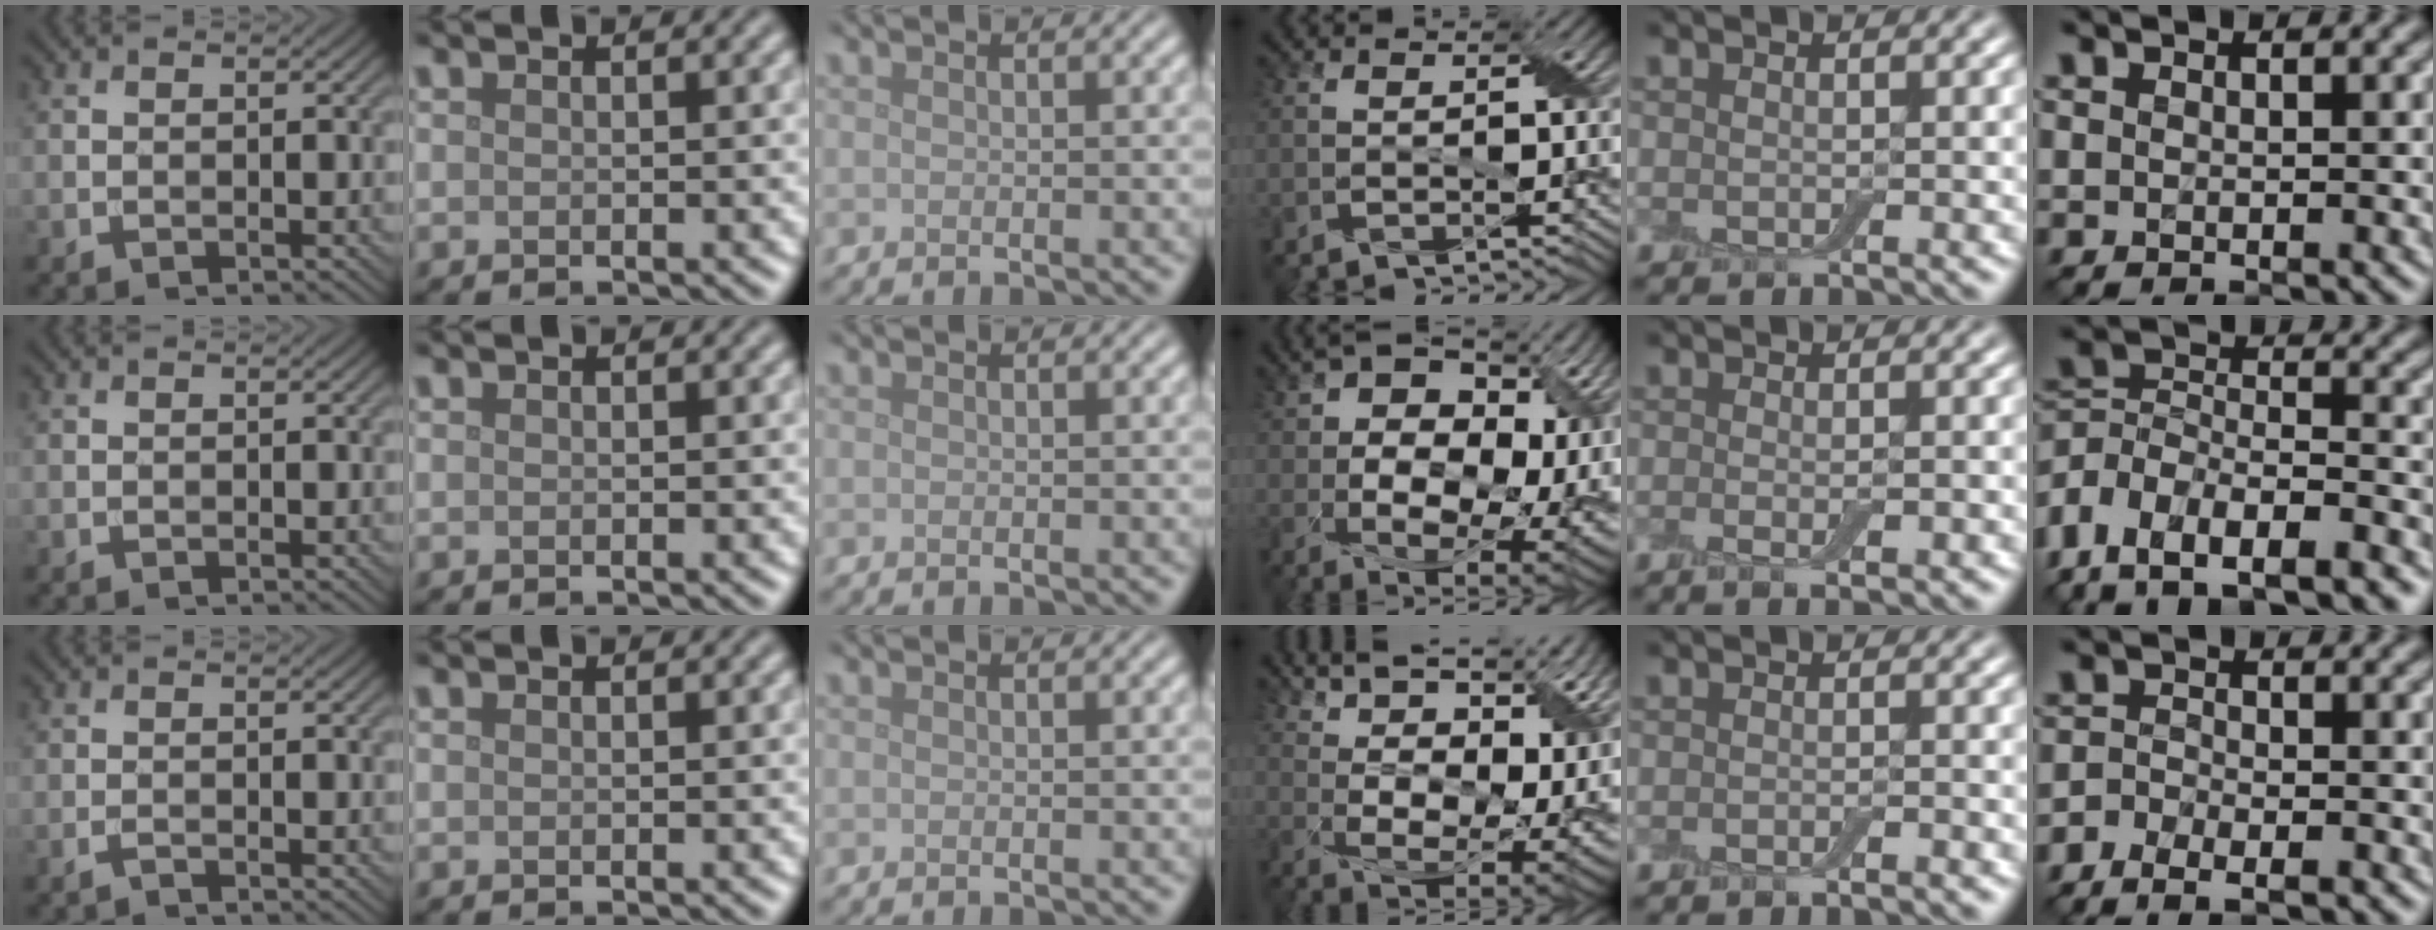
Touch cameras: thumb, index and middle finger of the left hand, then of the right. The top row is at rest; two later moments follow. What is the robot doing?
{"motion": "peel", "object": "bubble wrap"}